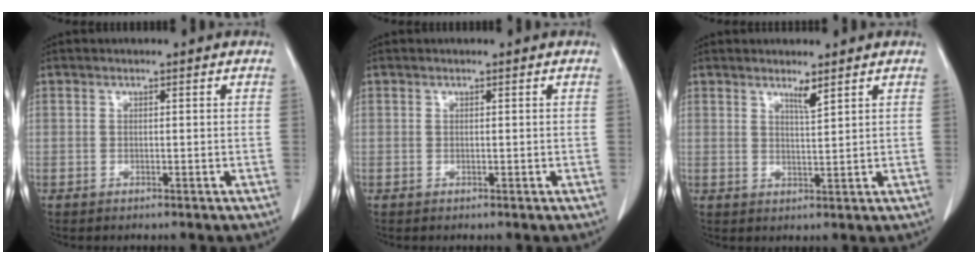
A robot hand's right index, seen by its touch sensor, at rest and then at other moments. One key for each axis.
{"total": 0.0}
{"total": 2.4, "fx": 1.7, "fy": 0.1, "fz": 1.7, "tx": -0.033, "ty": -0.005, "tz": 0.031}